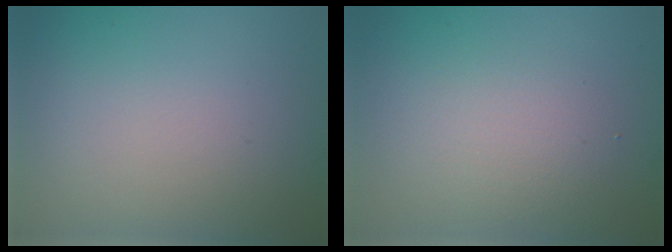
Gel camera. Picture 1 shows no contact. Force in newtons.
{"total": 2.4, "press": 2.4, "slide": 0.0}